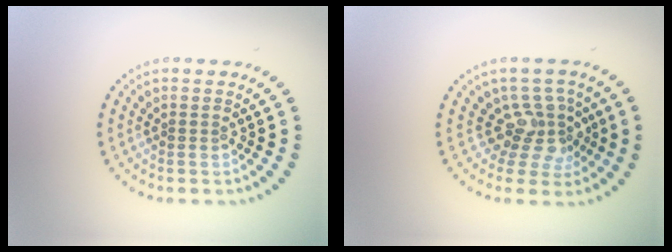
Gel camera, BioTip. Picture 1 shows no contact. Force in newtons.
{"total": 3.3, "press": 2.4, "slide": 2.2}